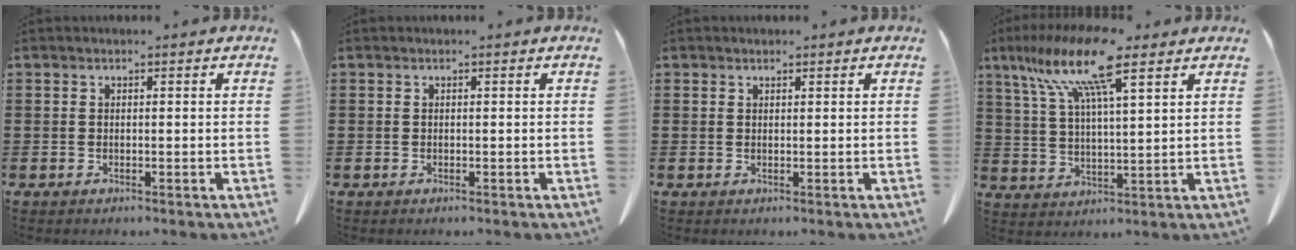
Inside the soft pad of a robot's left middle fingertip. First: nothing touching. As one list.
[{"total": 0.0}, {"total": 0.8, "force": [0.7, 0.3, 0.1], "torque": [-0.004, 0.000, 0.015]}, {"total": 12.8, "force": [8.5, 1.8, 9.3], "torque": [-0.201, -0.018, 0.144]}]